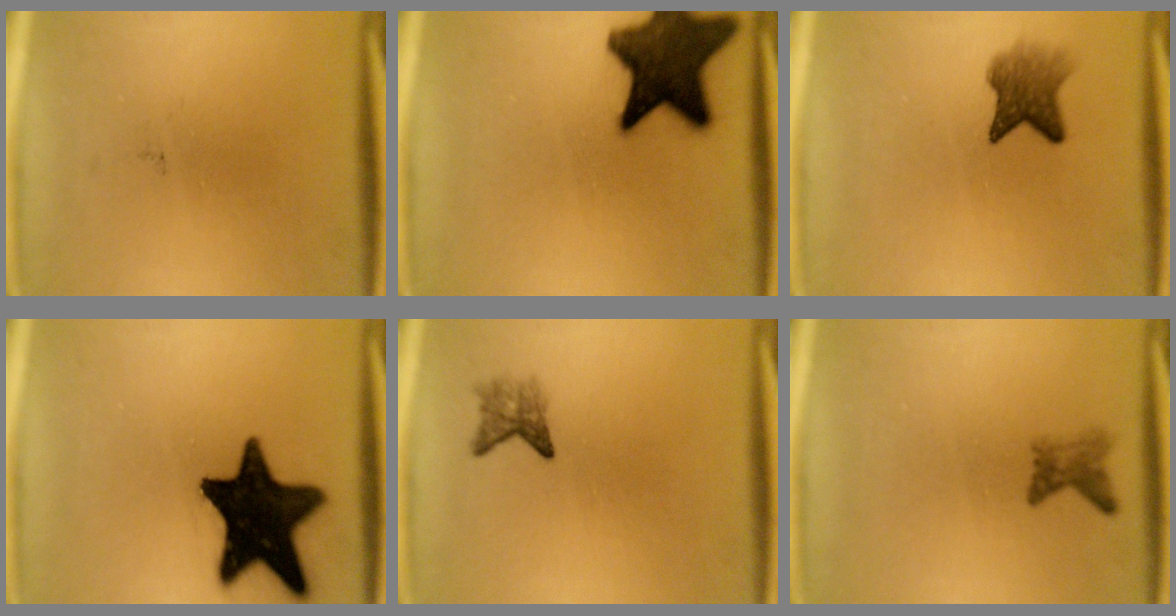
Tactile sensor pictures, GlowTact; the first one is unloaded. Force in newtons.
{"total": 16.2}
{"total": 4.7}
{"total": 18.7}
{"total": 2.3}
{"total": 1.9}